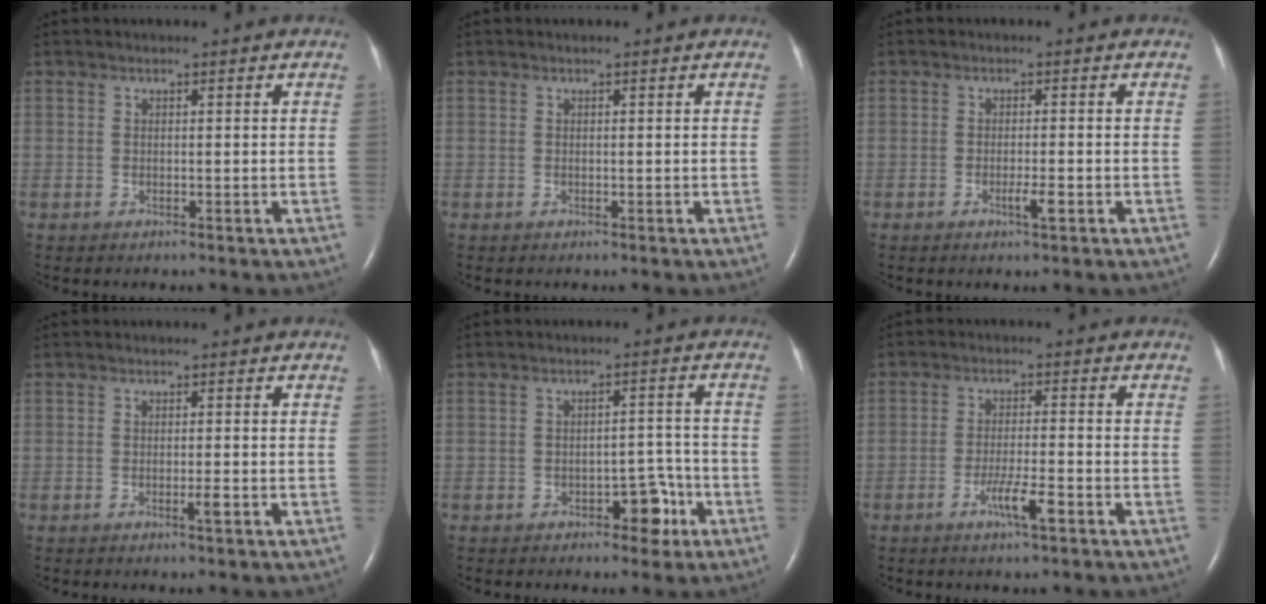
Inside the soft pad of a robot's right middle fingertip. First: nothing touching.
{"total": 0.0}
{"total": 2.1, "force": [-0.9, 0.1, 1.9], "torque": [-0.035, -0.003, -0.015]}
{"total": 1.2, "force": [-0.5, -0.1, 1.1], "torque": [-0.023, -0.003, -0.008]}
{"total": 4.5, "force": [-2.5, 2.3, 3.0], "torque": [-0.033, 0.016, -0.031]}
{"total": 4.5, "force": [-2.4, 0.1, 3.9], "torque": [-0.075, -0.005, -0.044]}